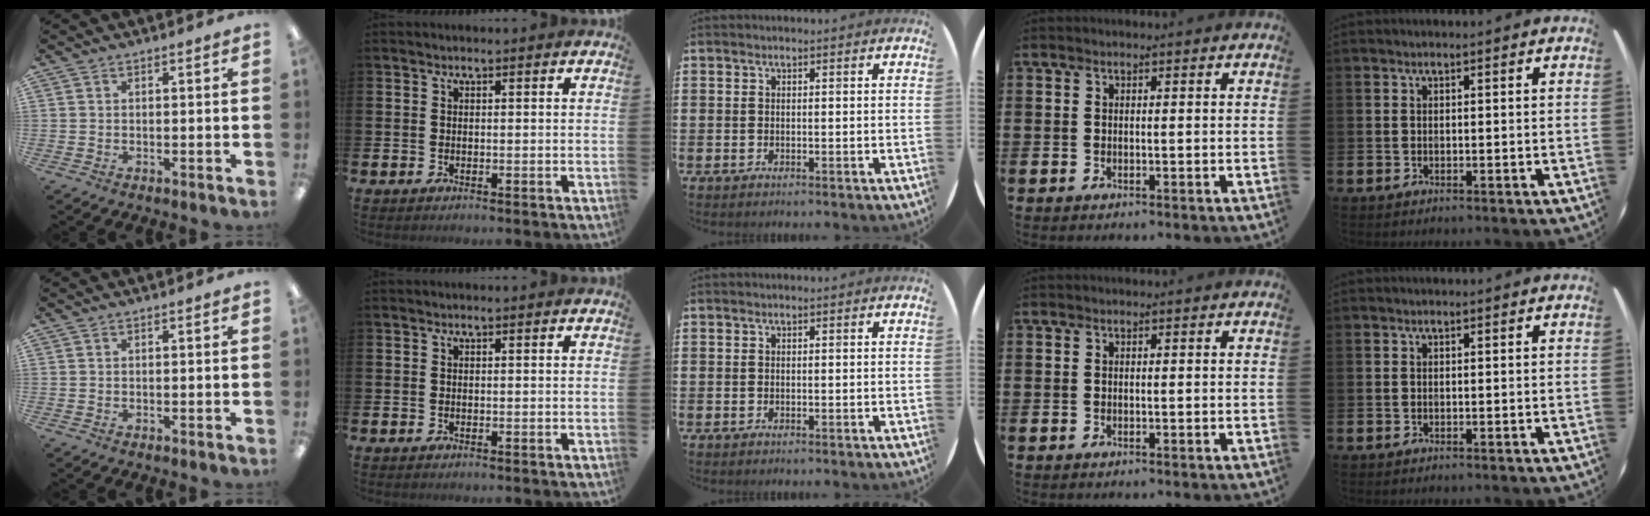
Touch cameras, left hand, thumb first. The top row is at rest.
{}